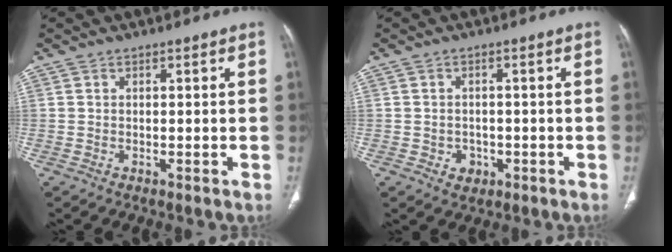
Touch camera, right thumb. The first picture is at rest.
{"total": 2.8, "force": [-1.0, 2.4, 1.2], "torque": [-0.007, 0.005, -0.007]}